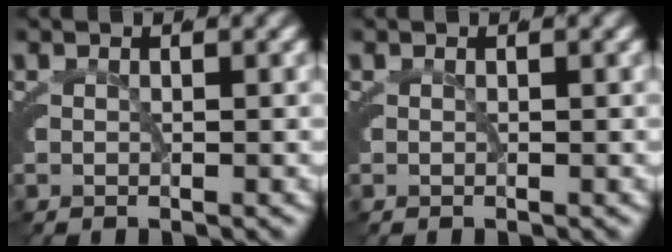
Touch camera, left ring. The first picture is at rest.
{"total": 0.0}